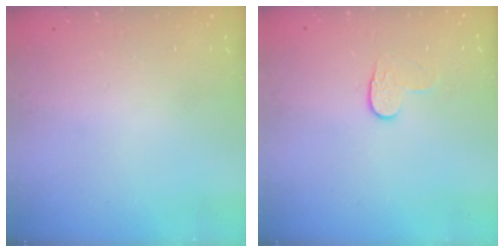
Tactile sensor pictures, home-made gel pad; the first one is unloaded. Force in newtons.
{"total": 5.3, "press": 5.3, "slide": 0.5}